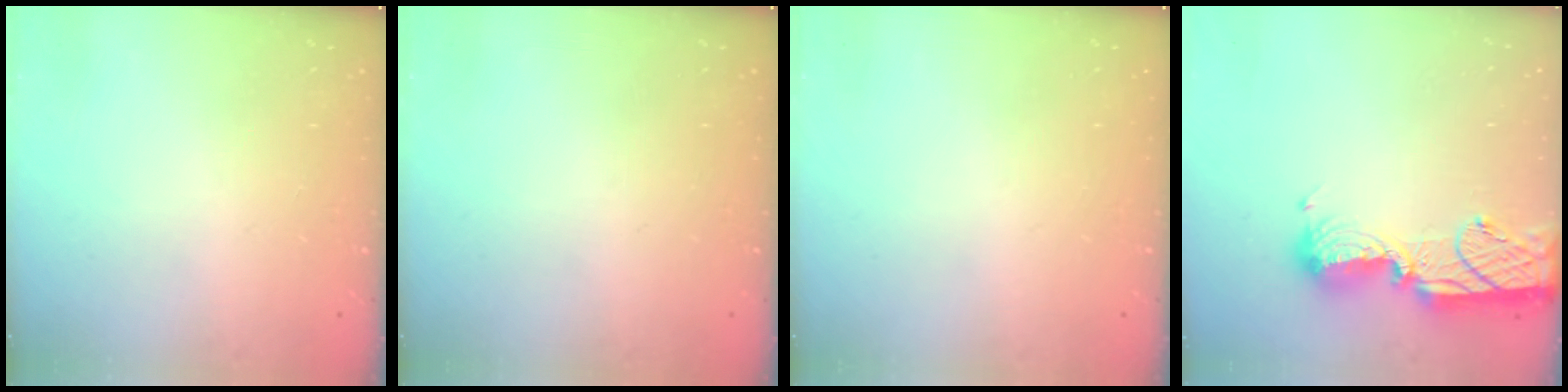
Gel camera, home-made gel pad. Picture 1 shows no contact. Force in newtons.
{"total": 0.0}
{"total": 0.0}
{"total": 15.3, "press": 14.8, "slide": 4.0}